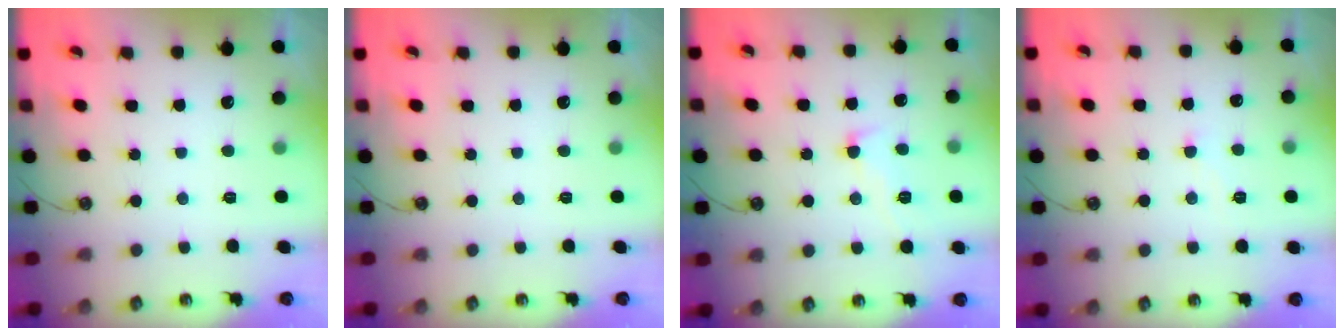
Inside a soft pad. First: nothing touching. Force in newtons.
{"total": 0.0}
{"total": 1.0, "press": 0.3, "slide": 0.9}
{"total": 2.9, "press": 2.9, "slide": 0.3}